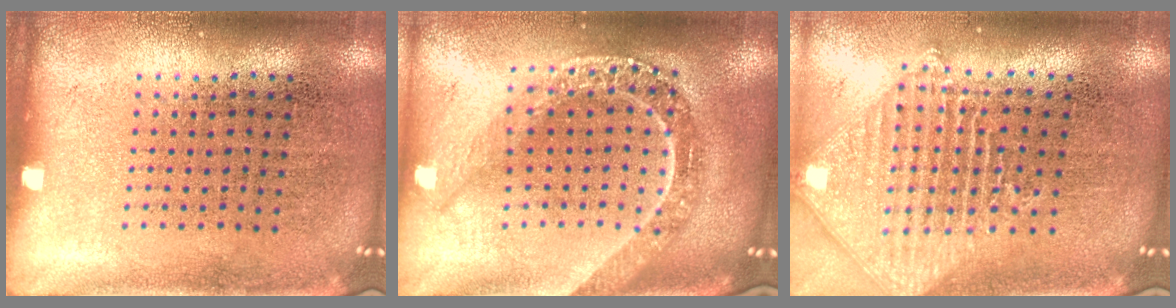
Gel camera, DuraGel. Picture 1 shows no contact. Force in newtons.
{"total": 2.4, "press": 2.0, "slide": 1.3}
{"total": 1.9, "press": 1.6, "slide": 1.1}